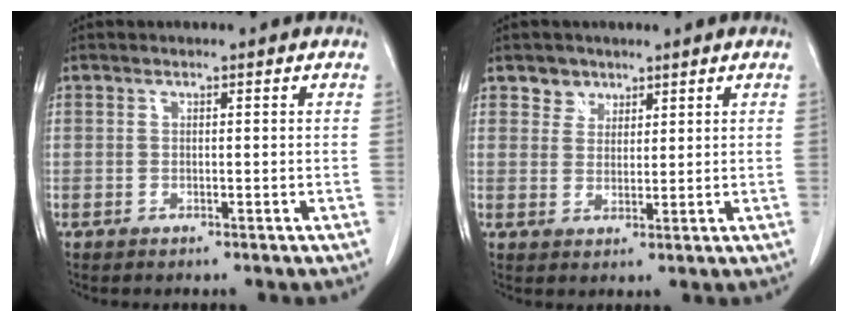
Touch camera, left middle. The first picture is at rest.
{"total": 2.8, "force": [2.0, 2.0, 0.0], "torque": [0.006, 0.000, 0.029]}